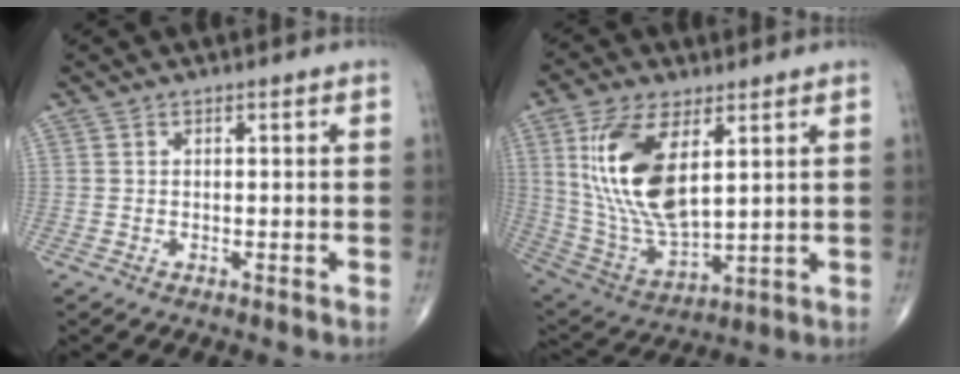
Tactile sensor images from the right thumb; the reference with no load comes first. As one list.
[{"total": 18.0, "force": [5.3, 8.2, 15.1], "torque": [-0.296, -0.025, 0.112]}]